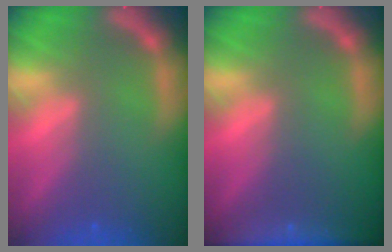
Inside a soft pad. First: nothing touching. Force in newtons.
{"total": 5.5}